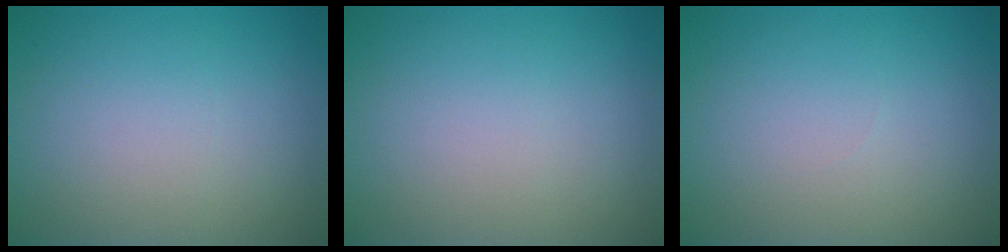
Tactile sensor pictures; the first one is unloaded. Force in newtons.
{"total": 0.0}
{"total": 0.0}